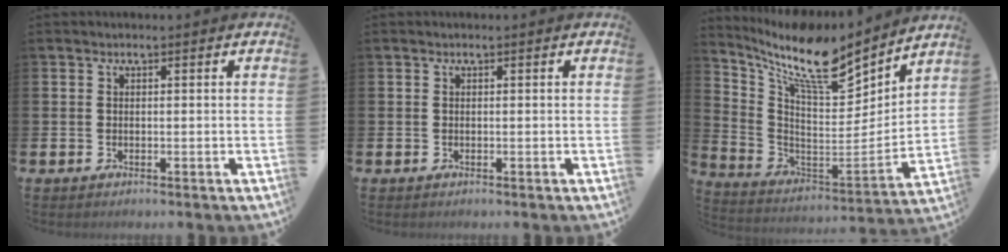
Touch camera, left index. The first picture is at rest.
{"total": 0.0}
{"total": 11.7, "force": [9.1, 2.8, 6.7], "torque": [-0.165, -0.059, 0.151]}